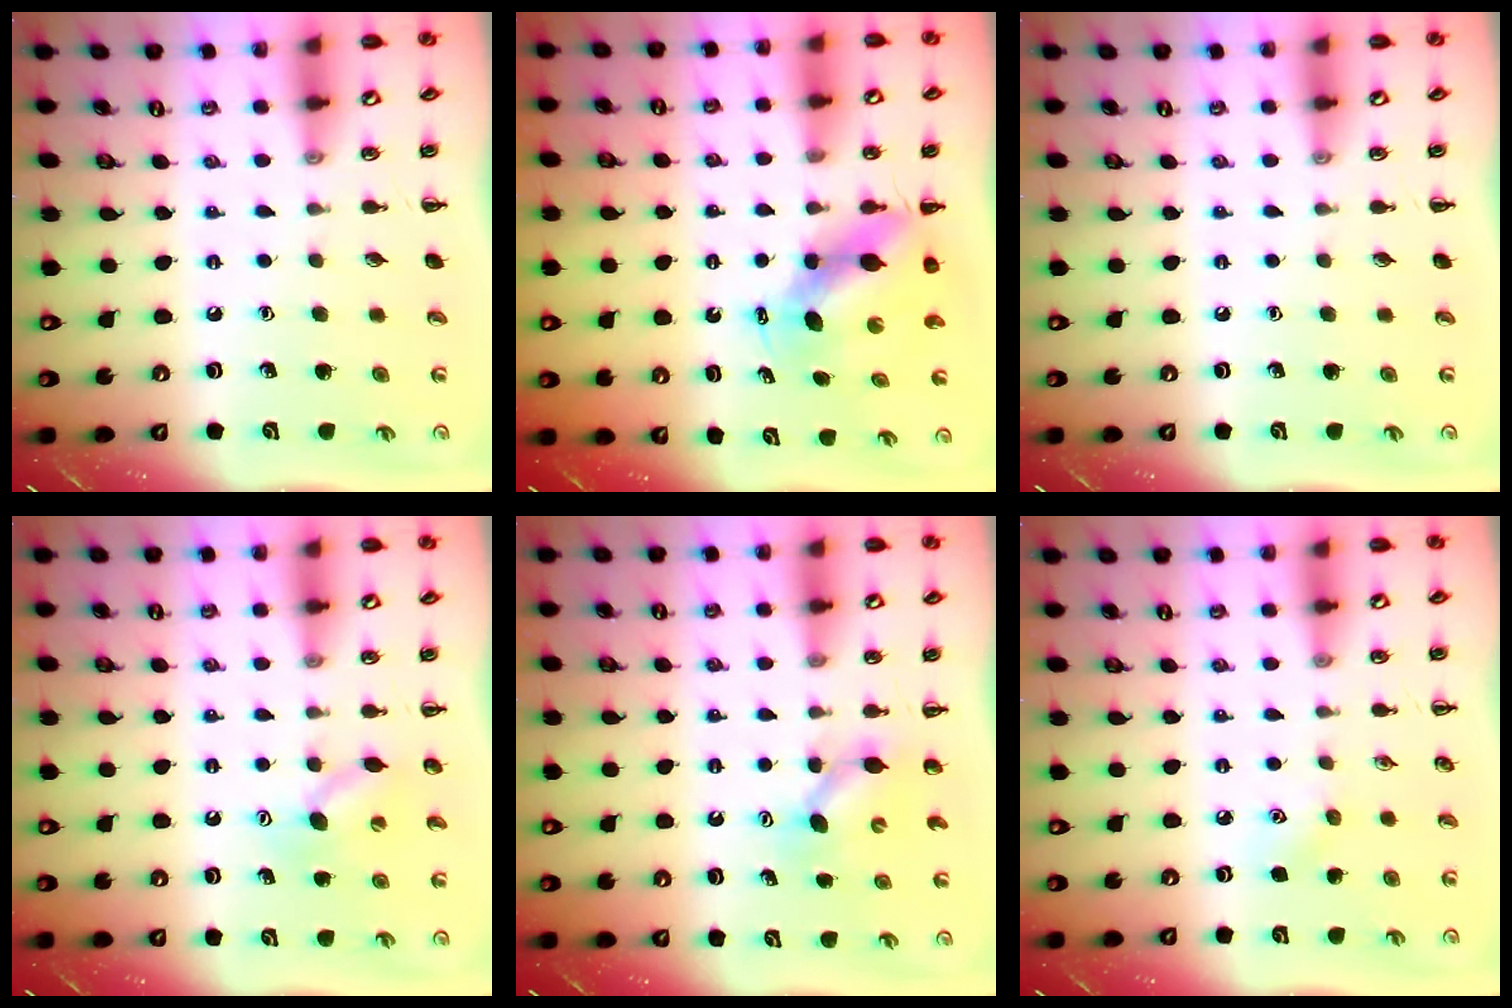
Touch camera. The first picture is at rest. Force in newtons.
{"total": 7.9, "press": 7.8, "slide": 0.8}
{"total": 0.0}
{"total": 7.8, "press": 7.7, "slide": 1.5}
{"total": 4.5, "press": 4.4, "slide": 0.9}
{"total": 3.9, "press": 3.8, "slide": 1.0}